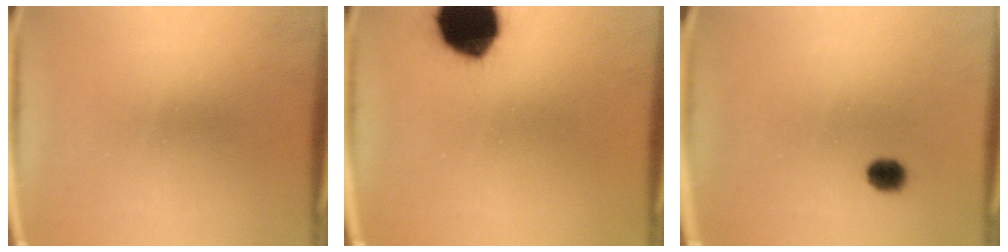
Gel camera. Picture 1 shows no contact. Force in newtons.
{"total": 17.9}
{"total": 1.9}